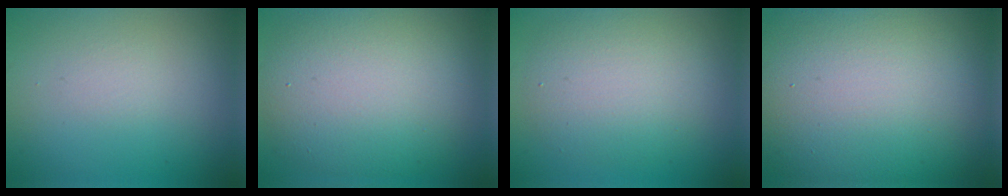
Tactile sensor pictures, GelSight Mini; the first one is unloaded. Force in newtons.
{"total": 9.8, "press": 9.8, "slide": 0.8}
{"total": 5.3, "press": 5.3, "slide": 0.6}
{"total": 17.3, "press": 17.3, "slide": 1.4}